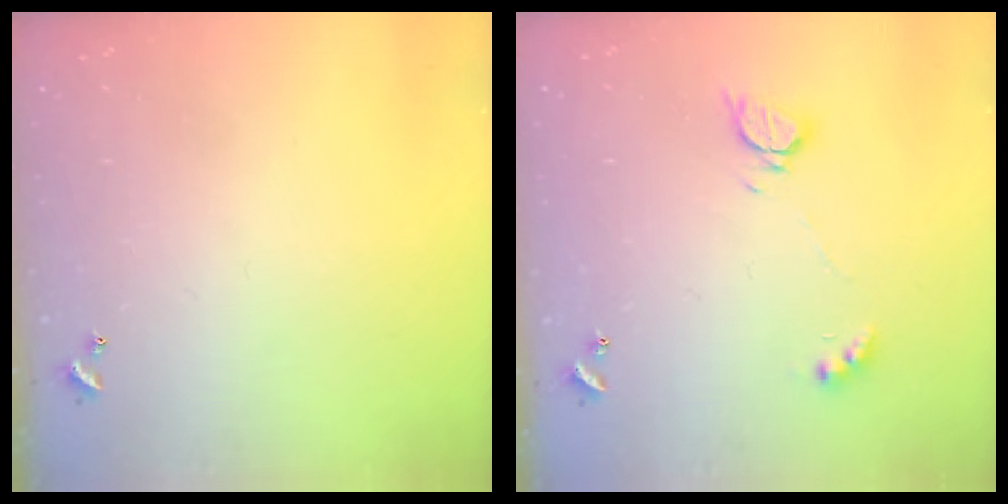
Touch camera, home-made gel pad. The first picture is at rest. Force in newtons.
{"total": 4.6, "press": 4.6, "slide": 0.5}